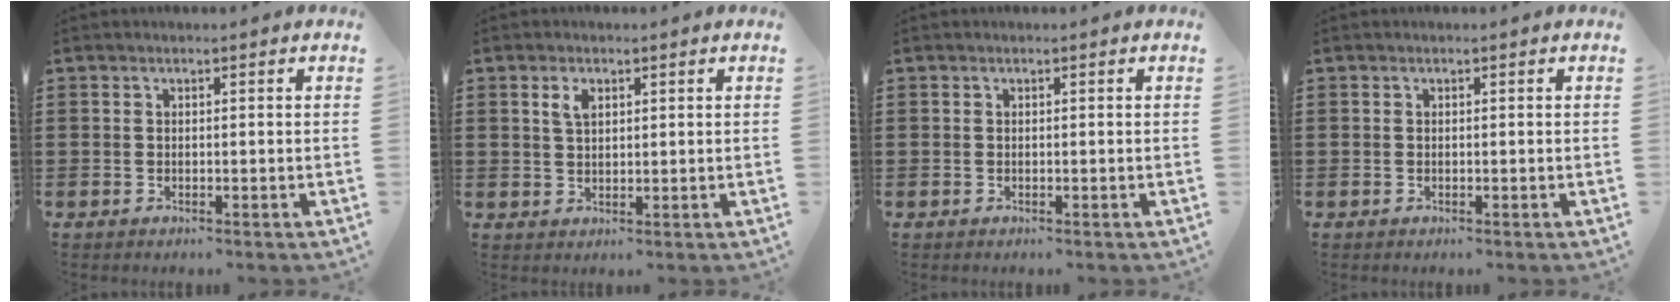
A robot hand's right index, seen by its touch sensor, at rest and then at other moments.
{"total": 2.4, "force": [1.2, 1.2, 1.6], "torque": [-0.036, 0.005, 0.021]}
{"total": 0.0}
{"total": 0.0}